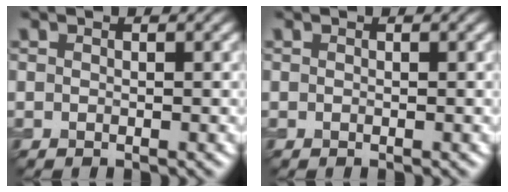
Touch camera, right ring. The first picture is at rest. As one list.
[{"total": 0.0}]